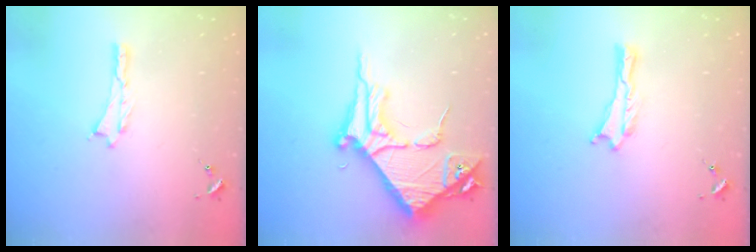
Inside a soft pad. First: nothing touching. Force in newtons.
{"total": 8.4, "press": 8.4, "slide": 0.9}
{"total": 0.0}